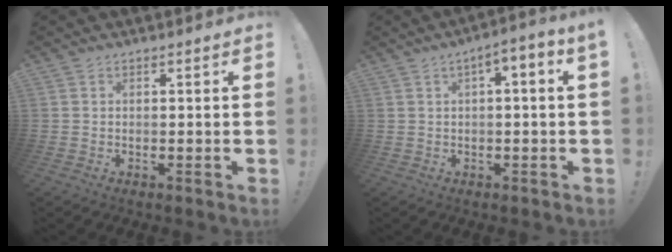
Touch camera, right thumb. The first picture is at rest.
{"total": 4.1, "force": [-0.1, 0.4, 4.1], "torque": [-0.059, -0.003, -0.005]}